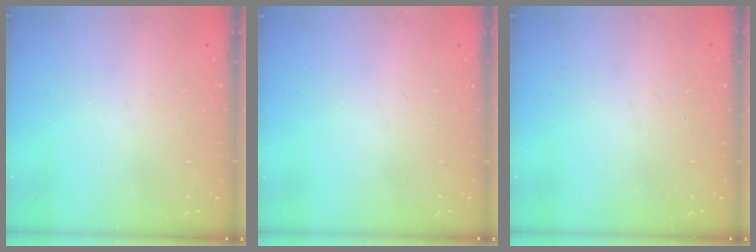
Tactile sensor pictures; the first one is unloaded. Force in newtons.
{"total": 0.0}
{"total": 0.0}